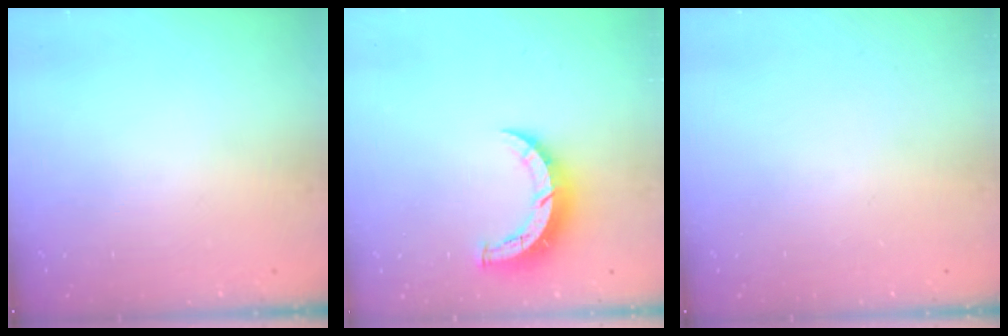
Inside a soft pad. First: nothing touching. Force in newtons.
{"total": 9.0, "press": 9.0, "slide": 0.7}
{"total": 0.0}